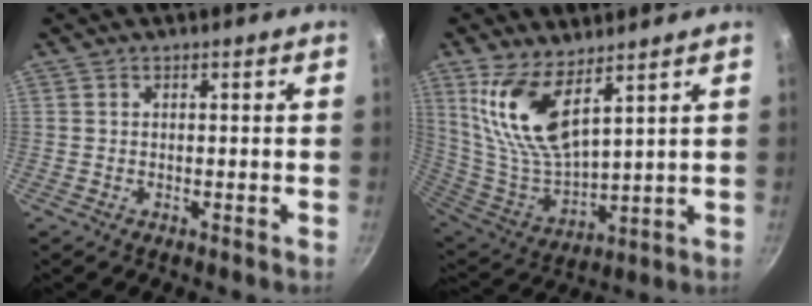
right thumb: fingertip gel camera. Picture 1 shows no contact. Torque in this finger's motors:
{"motor_torque": [2.24, 2.32, 1.69, -0.03, 0.51]}